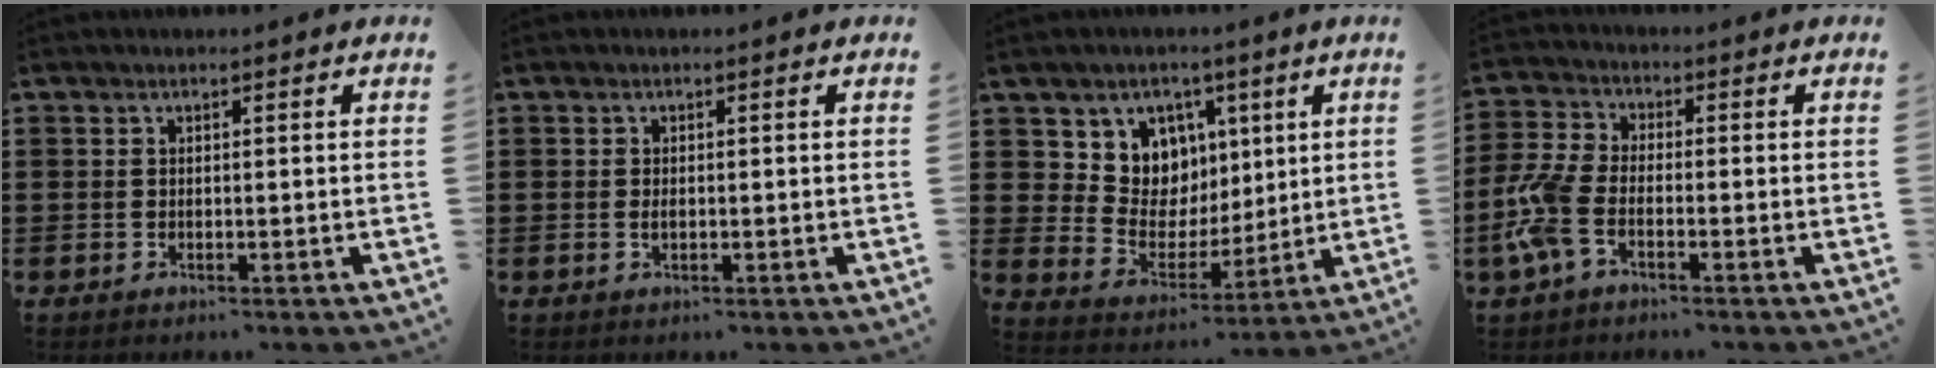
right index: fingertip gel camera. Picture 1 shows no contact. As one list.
[{"total": 0.8, "force": [0.0, 0.4, 0.7], "torque": [-0.015, 0.001, -0.001]}, {"total": 7.6, "force": [3.4, 6.8, 1.0], "torque": [-0.062, -0.029, 0.066]}, {"total": 6.1, "force": [-2.9, 2.7, 4.6], "torque": [-0.123, -0.006, -0.063]}]